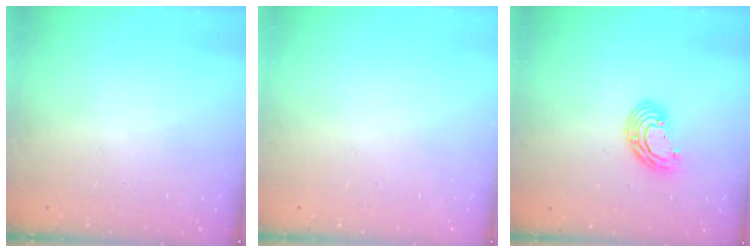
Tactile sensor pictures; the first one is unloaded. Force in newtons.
{"total": 0.0}
{"total": 8.0, "press": 7.9, "slide": 1.2}